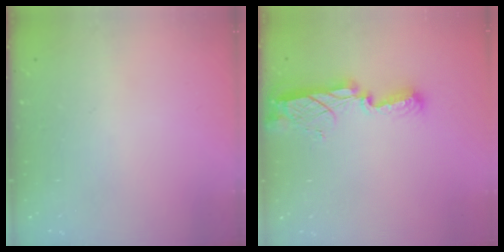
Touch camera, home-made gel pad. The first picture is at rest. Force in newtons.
{"total": 8.9, "press": 8.9, "slide": 0.5}